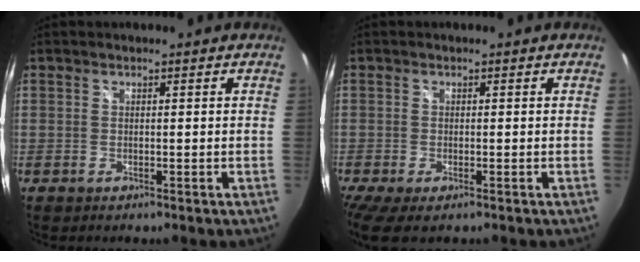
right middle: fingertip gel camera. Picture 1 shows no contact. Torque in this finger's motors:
{"motor_torque": [1.11, -1.03, 0.53, 0.17]}